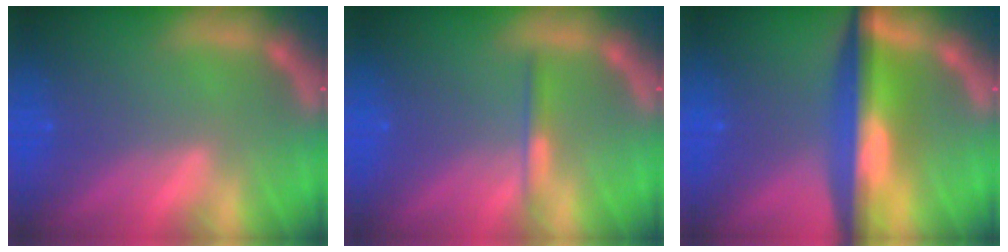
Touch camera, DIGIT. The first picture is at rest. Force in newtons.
{"total": 1.4}
{"total": 9.0}